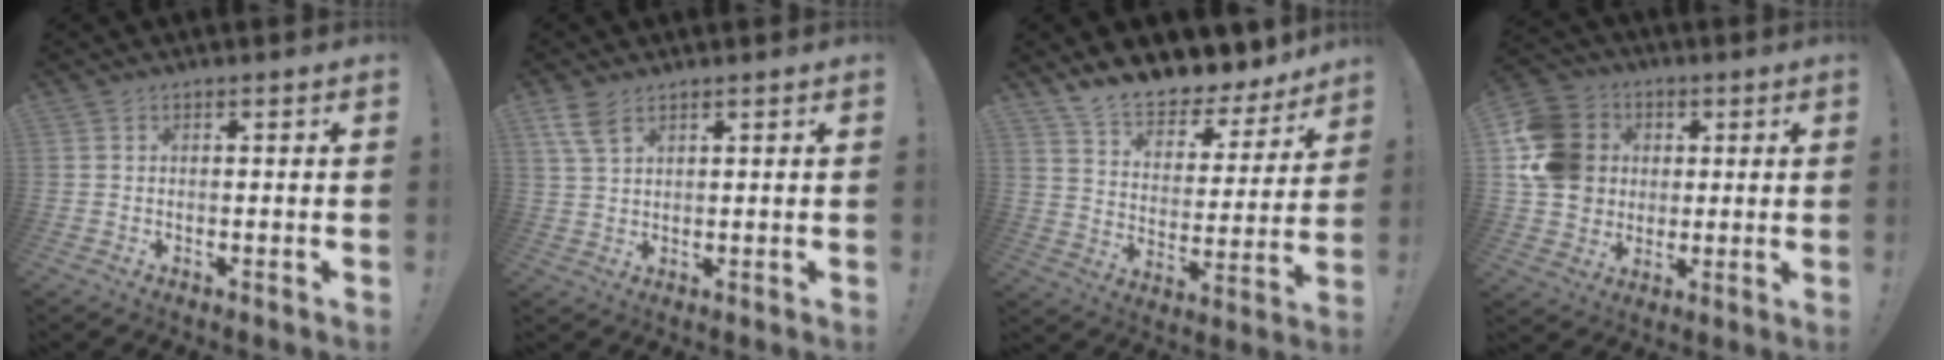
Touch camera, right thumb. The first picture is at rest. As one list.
[{"total": 5.5, "force": [3.4, 2.3, 3.6], "torque": [-0.069, -0.011, 0.066]}, {"total": 12.0, "force": [11.1, 3.4, 3.1], "torque": [-0.066, -0.097, 0.197]}, {"total": 15.8, "force": [2.5, 13.9, 7.1], "torque": [-0.117, 0.005, 0.058]}]